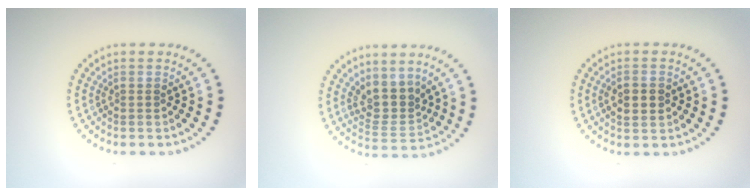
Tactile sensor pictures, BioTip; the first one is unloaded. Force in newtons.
{"total": 3.2, "press": 2.5, "slide": 2.1}
{"total": 2.2, "press": 2.2, "slide": 0.1}